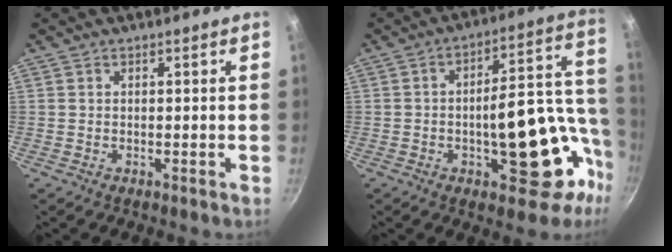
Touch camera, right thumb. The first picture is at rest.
{"total": 22.9, "force": [-6.5, 10.9, 19.1], "torque": [-0.183, 0.051, -0.078]}